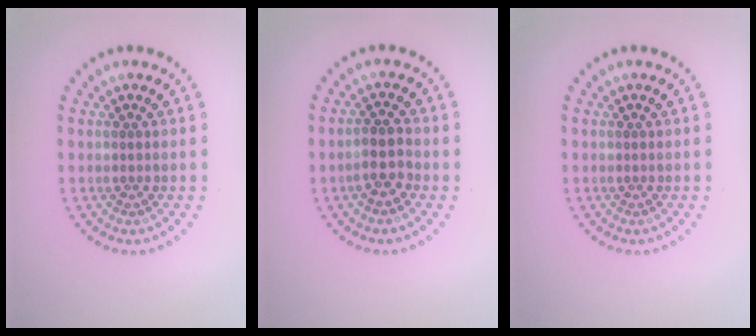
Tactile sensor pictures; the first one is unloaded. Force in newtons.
{"total": 2.3, "press": 2.1, "slide": 0.9}
{"total": 0.0}